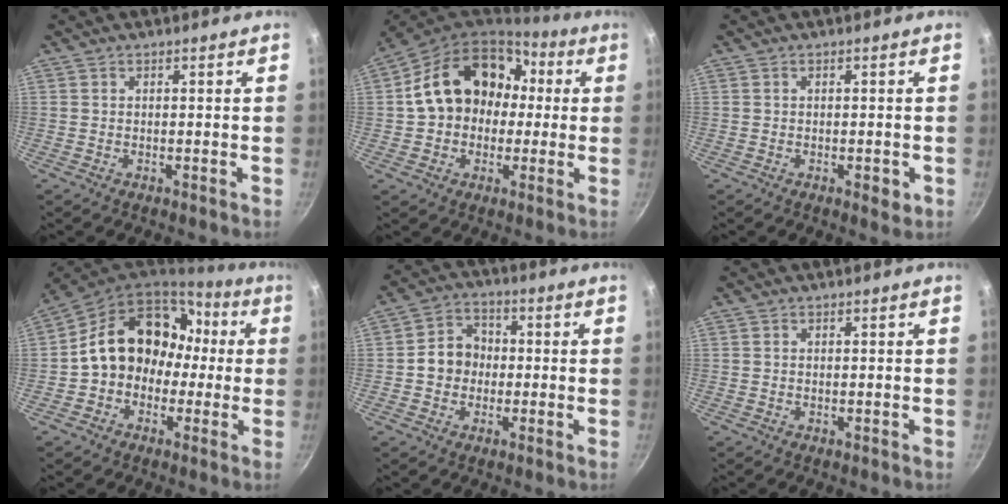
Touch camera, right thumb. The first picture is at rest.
{"total": 17.9, "force": [1.1, 14.0, 11.2], "torque": [-0.159, 0.042, 0.013]}
{"total": 2.2, "force": [-0.7, 0.9, 1.9], "torque": [-0.018, -0.002, -0.007]}
{"total": 16.8, "force": [-0.7, 13.3, 10.3], "torque": [-0.128, 0.053, -0.017]}
{"total": 7.8, "force": [-0.6, 6.7, 3.9], "torque": [-0.042, 0.025, -0.023]}
{"total": 0.0}